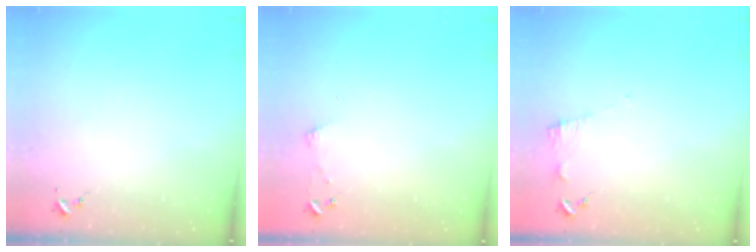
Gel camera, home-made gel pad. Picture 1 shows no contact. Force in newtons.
{"total": 3.9, "press": 3.9, "slide": 0.4}
{"total": 6.7, "press": 6.7, "slide": 0.5}